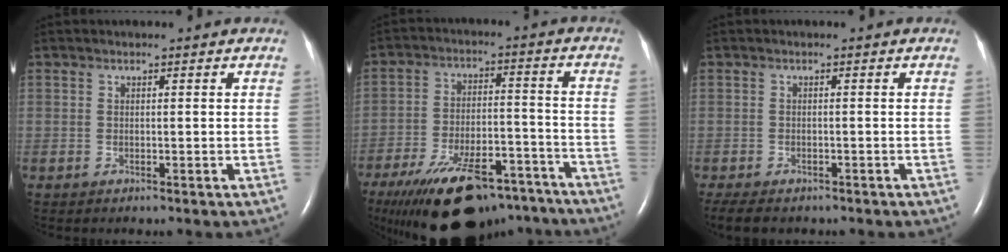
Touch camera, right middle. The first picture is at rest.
{"total": 21.6, "force": [-16.4, 7.8, 11.7], "torque": [-0.200, -0.001, -0.248]}
{"total": 6.1, "force": [-4.8, 2.4, 2.8], "torque": [-0.049, -0.013, -0.069]}